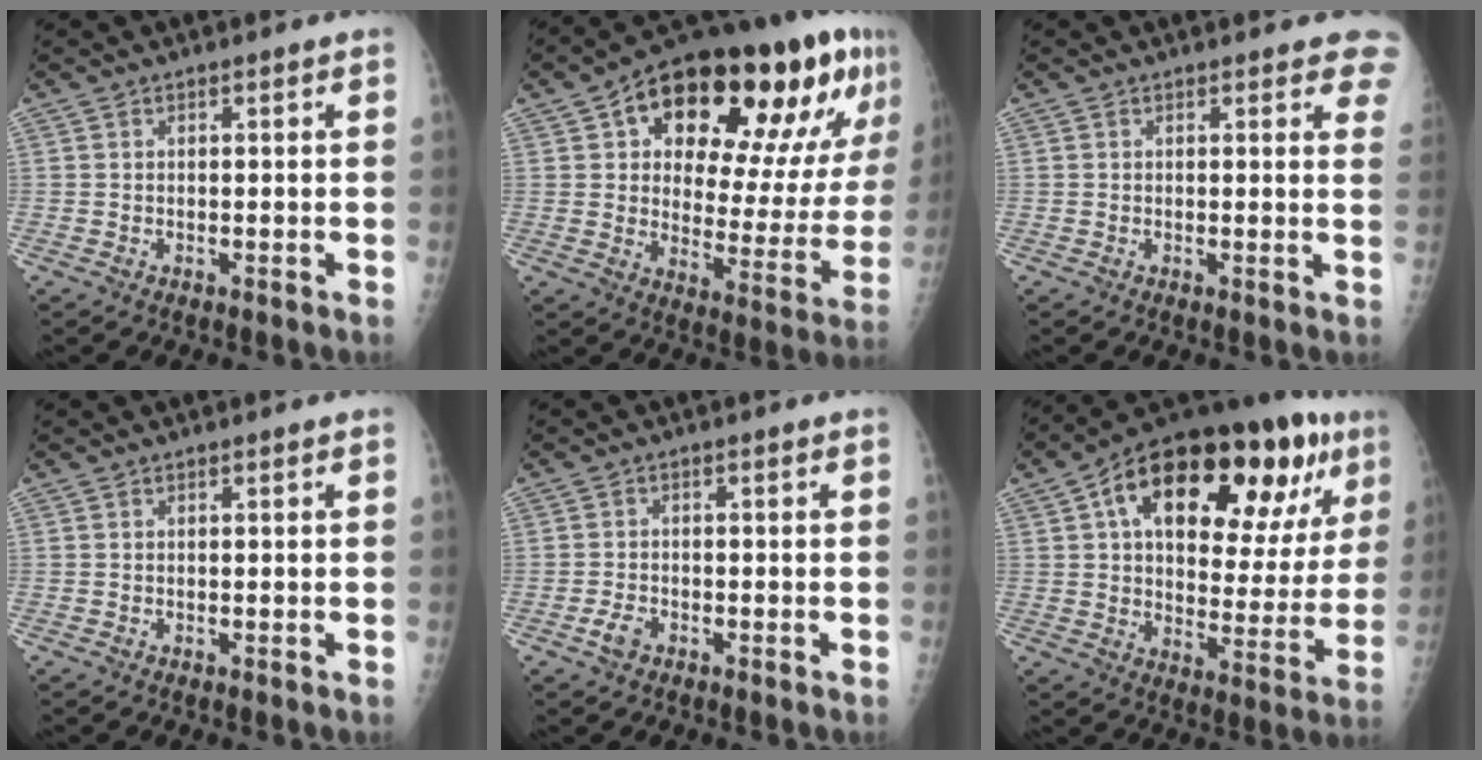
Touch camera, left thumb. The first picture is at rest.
{"total": 29.4, "force": [14.5, 12.6, 22.3], "torque": [-0.282, -0.003, 0.216]}
{"total": 4.7, "force": [3.9, 1.8, 1.8], "torque": [0.013, -0.016, 0.026]}
{"total": 0.0}
{"total": 2.8, "force": [-1.5, 1.8, 1.6], "torque": [-0.029, 0.006, -0.028]}
{"total": 30.5, "force": [13.4, 14.1, 23.5], "torque": [-0.316, 0.020, 0.201]}